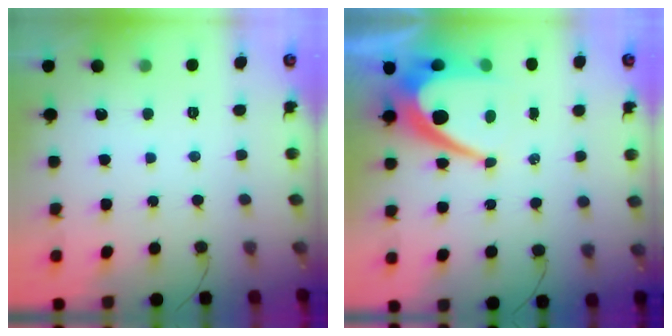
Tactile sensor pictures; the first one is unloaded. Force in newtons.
{"total": 12.4, "press": 12.4, "slide": 0.8}